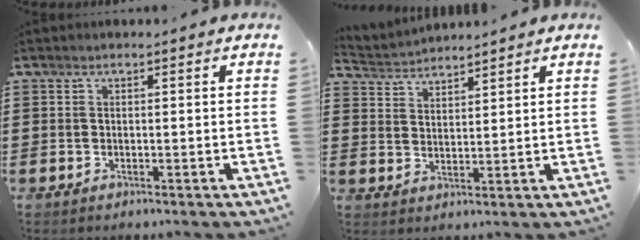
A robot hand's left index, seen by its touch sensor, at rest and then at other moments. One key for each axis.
{"total": 2.8, "fx": 2.7, "fy": 0.2, "fz": -0.5, "tx": -0.003, "ty": -0.010, "tz": 0.050}